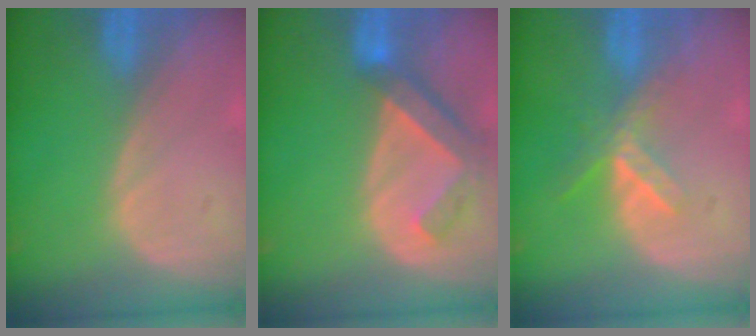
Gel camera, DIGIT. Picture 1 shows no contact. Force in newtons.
{"total": 6.4, "press": 5.8, "slide": 2.7}
{"total": 5.6, "press": 4.9, "slide": 2.7}